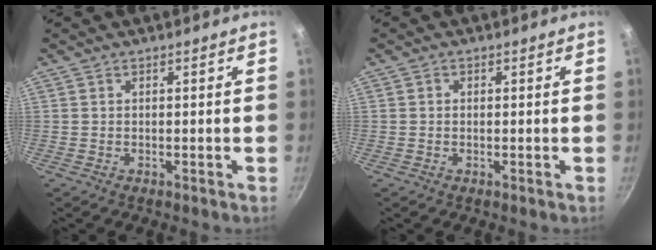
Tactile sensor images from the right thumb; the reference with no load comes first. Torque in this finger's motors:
{"motor_torque": [-0.47, -0.35, -0.42, 0.00, -0.03]}